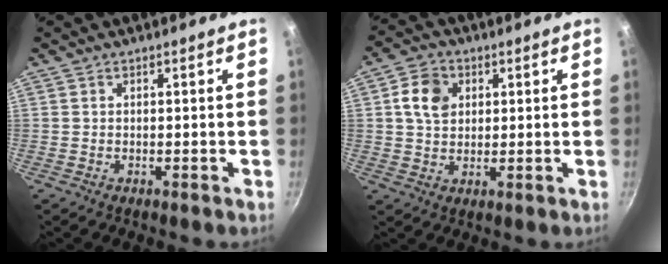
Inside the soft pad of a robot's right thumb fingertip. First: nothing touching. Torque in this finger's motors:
{"motor_torque": [0.24, 0.37, 0.47, 0.23, 0.04]}